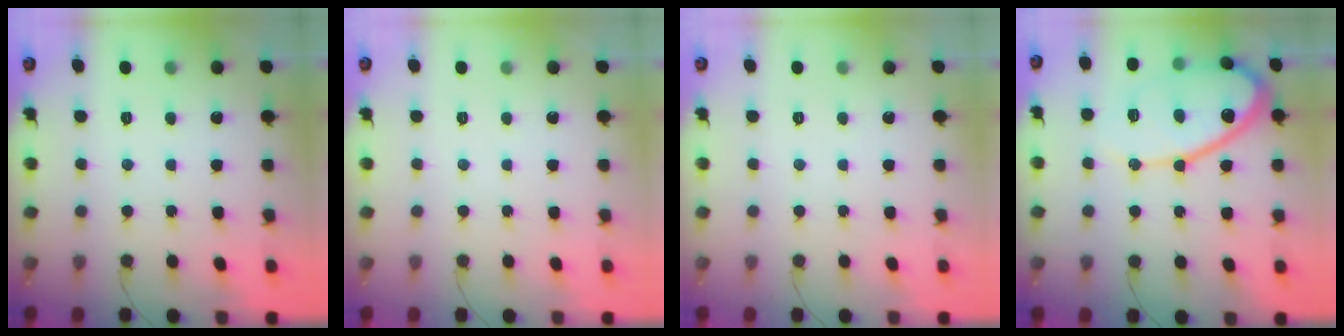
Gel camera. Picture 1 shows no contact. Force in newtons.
{"total": 0.0}
{"total": 0.0}
{"total": 14.7, "press": 14.7, "slide": 1.1}